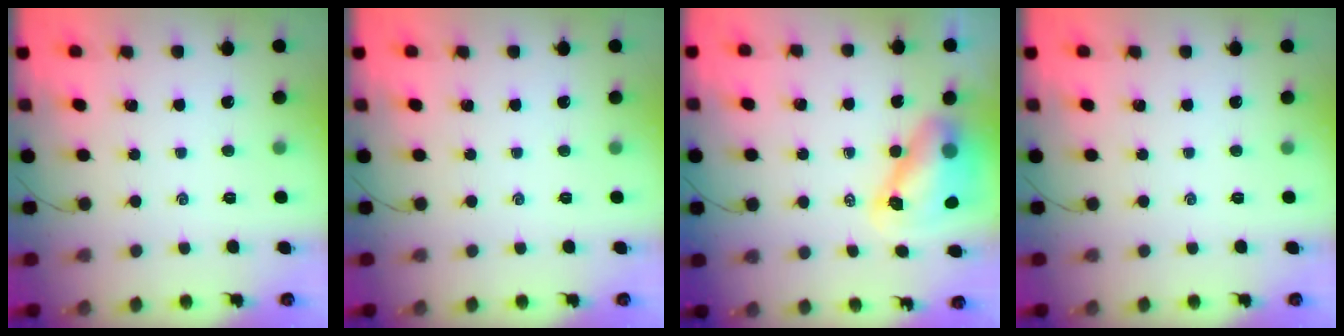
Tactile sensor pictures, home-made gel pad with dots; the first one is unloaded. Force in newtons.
{"total": 0.0}
{"total": 8.2, "press": 7.8, "slide": 2.3}
{"total": 0.0}